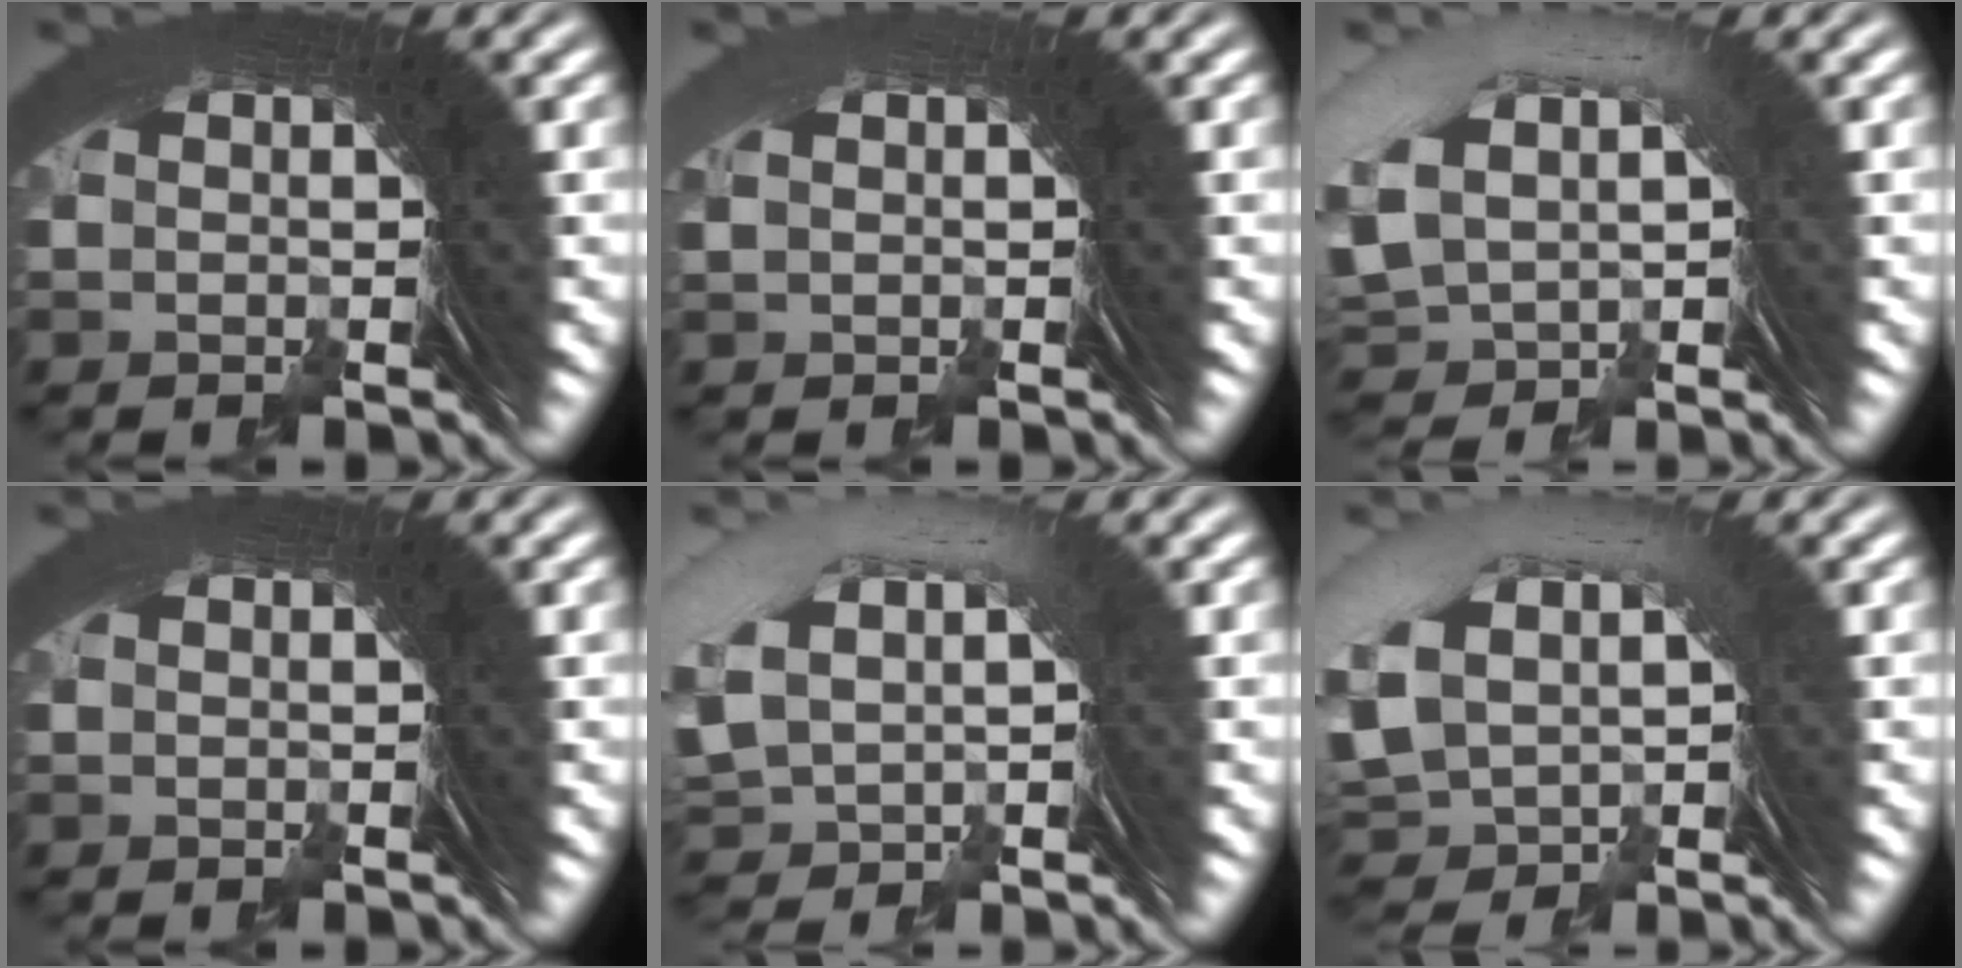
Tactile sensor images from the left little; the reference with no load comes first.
{"total": 1.2, "force": [-0.1, -0.9, -0.7], "torque": [0.015, 0.006, 0.003]}
{"total": 4.1, "force": [0.9, 2.9, 2.8], "torque": [-0.076, 0.010, 0.022]}
{"total": 0.0}
{"total": 3.0, "force": [1.0, 1.9, 2.1], "torque": [-0.058, 0.016, 0.024]}
{"total": 4.9, "force": [0.5, 3.8, 3.0], "torque": [-0.088, 0.002, 0.015]}